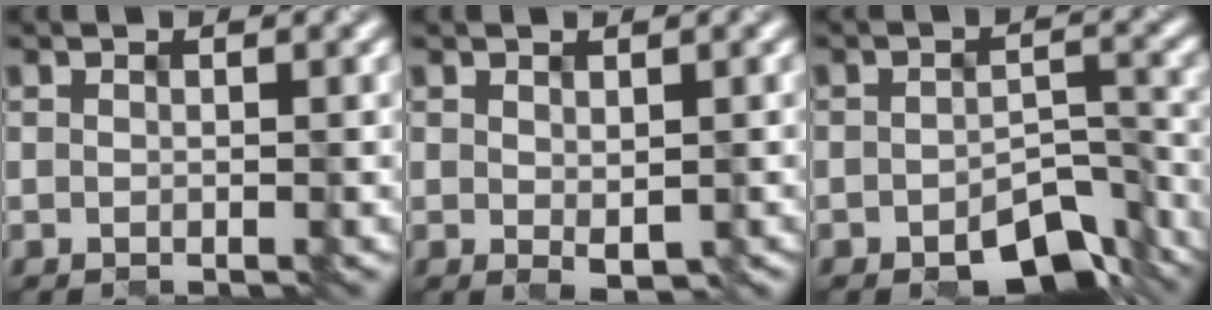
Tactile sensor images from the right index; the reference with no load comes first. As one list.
[{"total": 1.2, "force": [0.2, 0.7, 0.9], "torque": [-0.017, -0.006, 0.015]}, {"total": 5.9, "force": [-3.5, 3.1, 3.6], "torque": [-0.055, -0.015, -0.043]}]